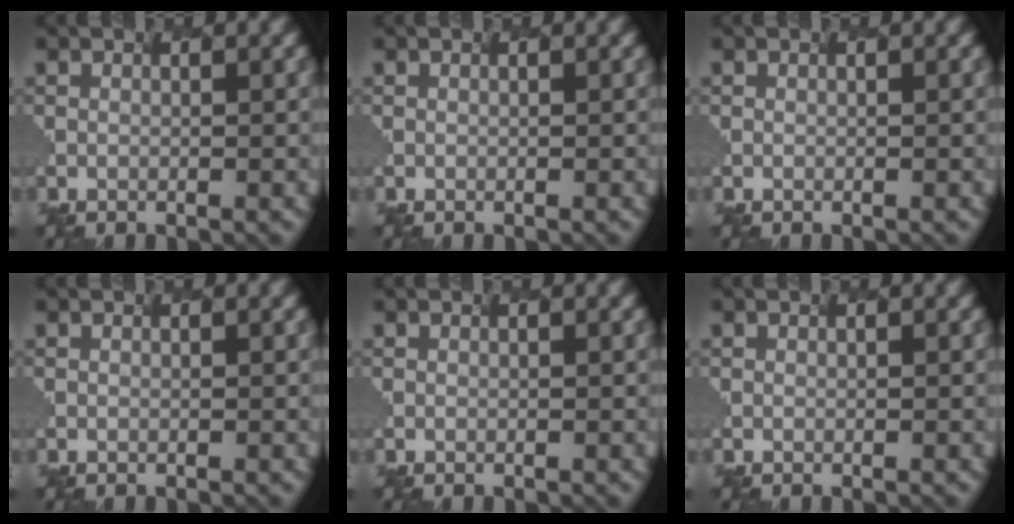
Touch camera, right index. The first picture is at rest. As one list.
[{"total": 0.0}, {"total": 0.0}, {"total": 0.0}, {"total": 0.0}, {"total": 0.0}]